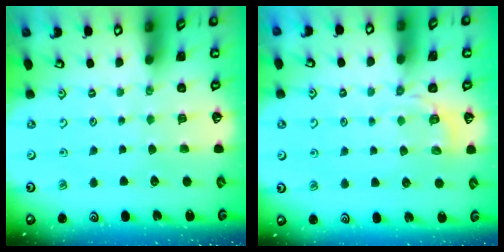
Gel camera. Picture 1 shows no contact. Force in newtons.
{"total": 3.7, "press": 3.2, "slide": 1.8}